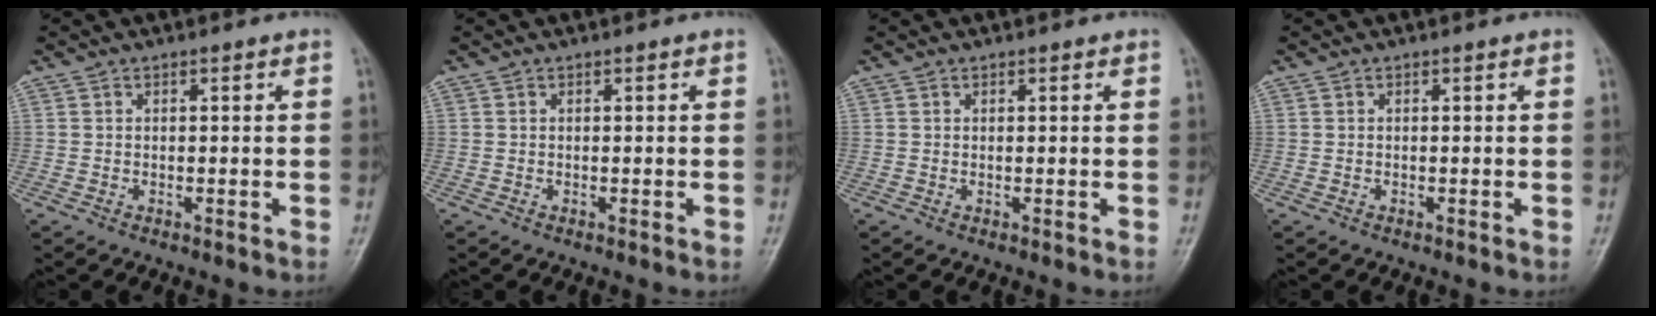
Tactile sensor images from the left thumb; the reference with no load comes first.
{"total": 0.0}
{"total": 0.0}
{"total": 0.0}